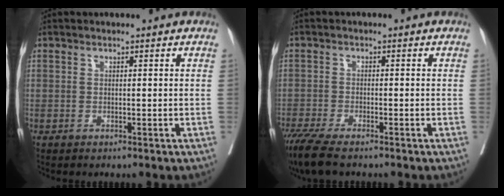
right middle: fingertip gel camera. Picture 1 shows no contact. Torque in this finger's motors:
{"motor_torque": [0.42, -0.46, 0.08, 0.06]}